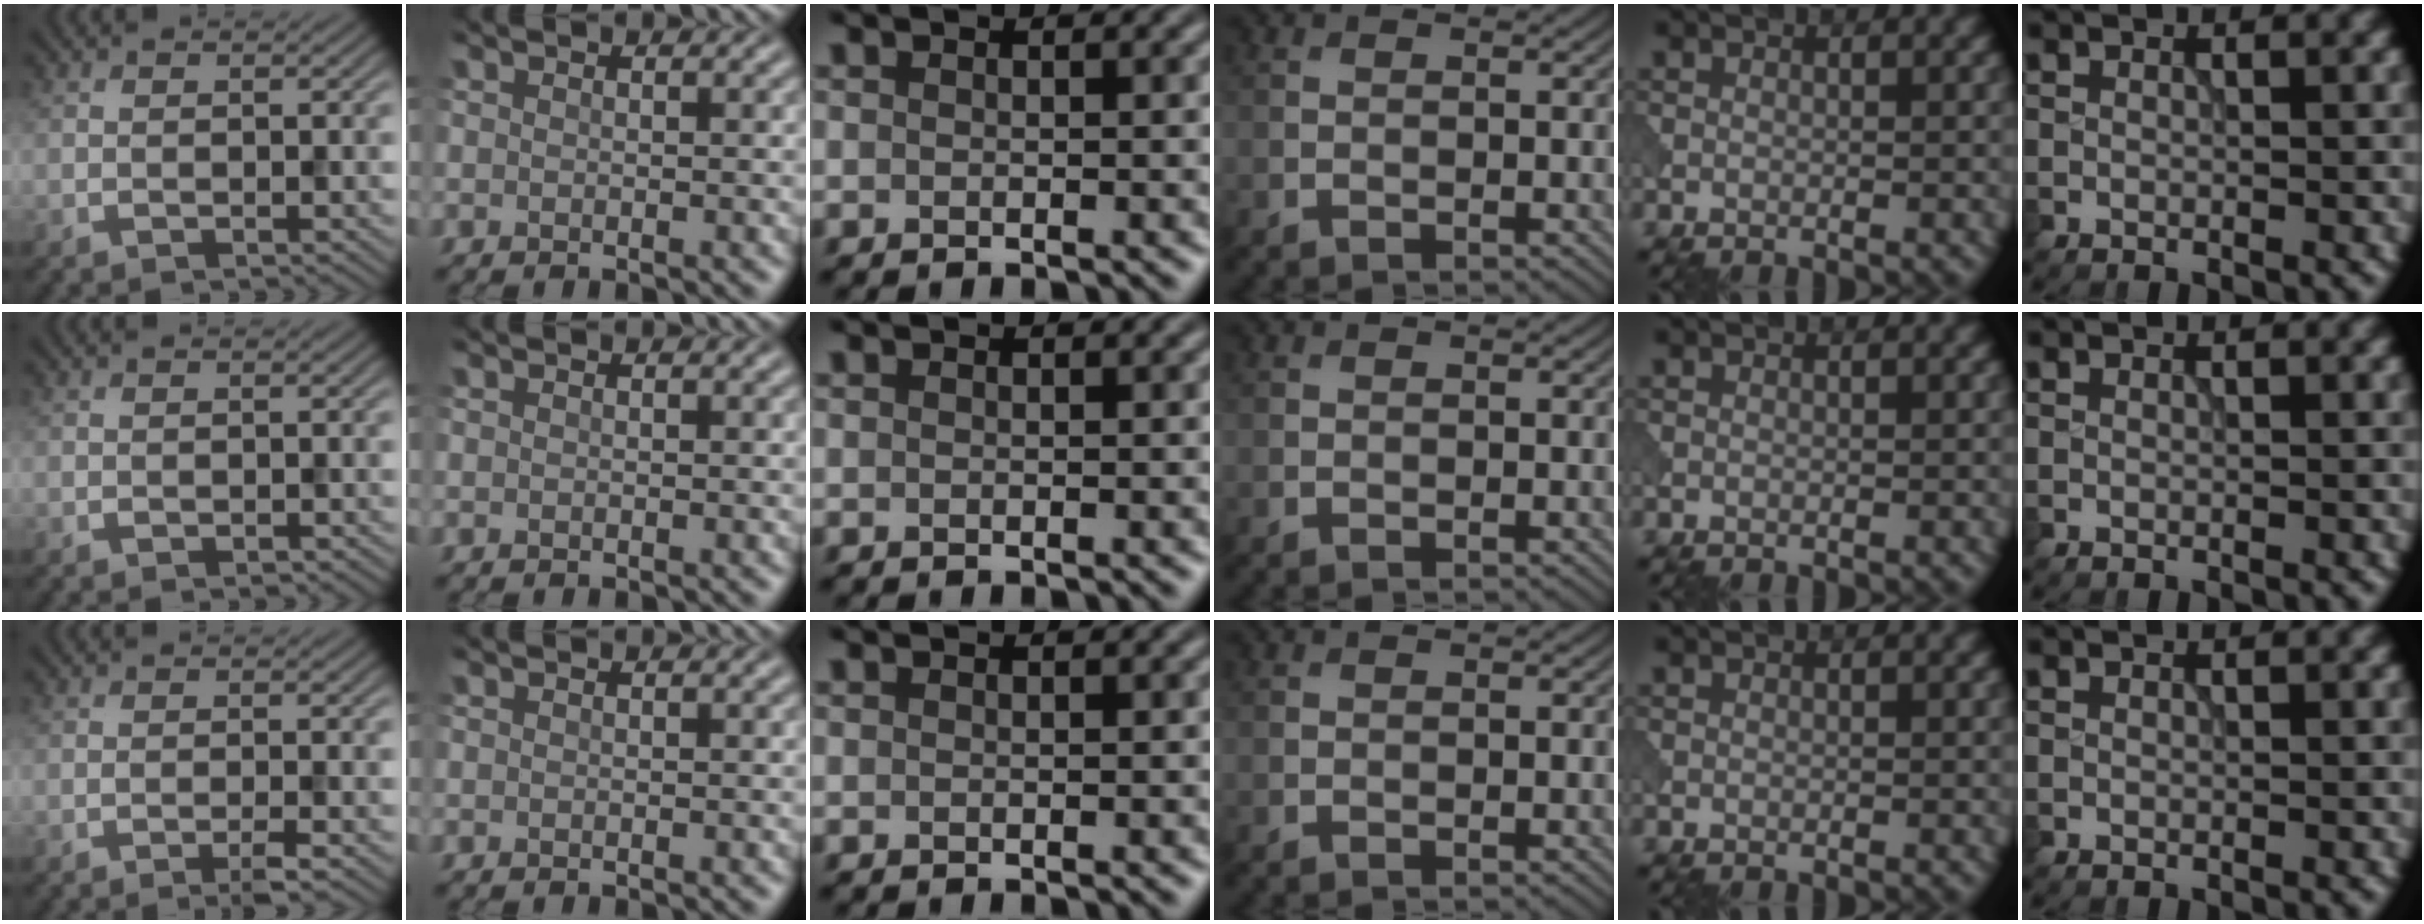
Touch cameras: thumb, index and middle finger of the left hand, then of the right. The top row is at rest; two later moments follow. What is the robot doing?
{"motion": "open", "object": "sandwich press"}